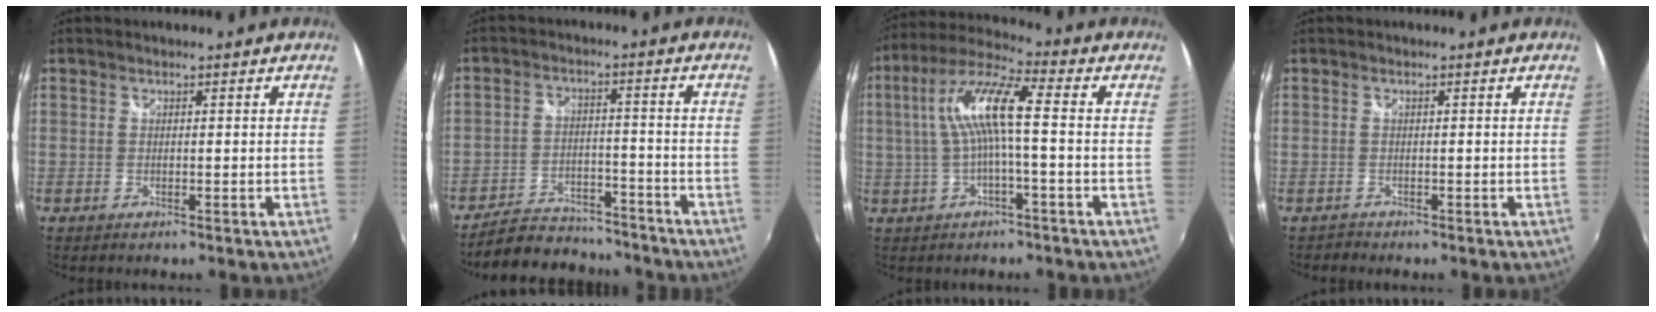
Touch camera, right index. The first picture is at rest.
{"total": 14.0, "force": [-12.2, 5.1, 4.4], "torque": [-0.112, 0.005, -0.176]}
{"total": 10.8, "force": [0.2, 1.7, 10.7], "torque": [-0.219, 0.020, 0.006]}
{"total": 0.9, "force": [-0.7, 0.5, -0.3], "torque": [0.003, 0.003, -0.014]}